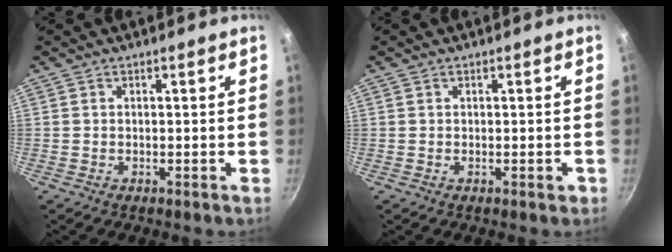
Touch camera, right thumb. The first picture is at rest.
{"total": 1.3, "force": [-0.2, 0.7, 1.0], "torque": [-0.006, 0.002, -0.003]}